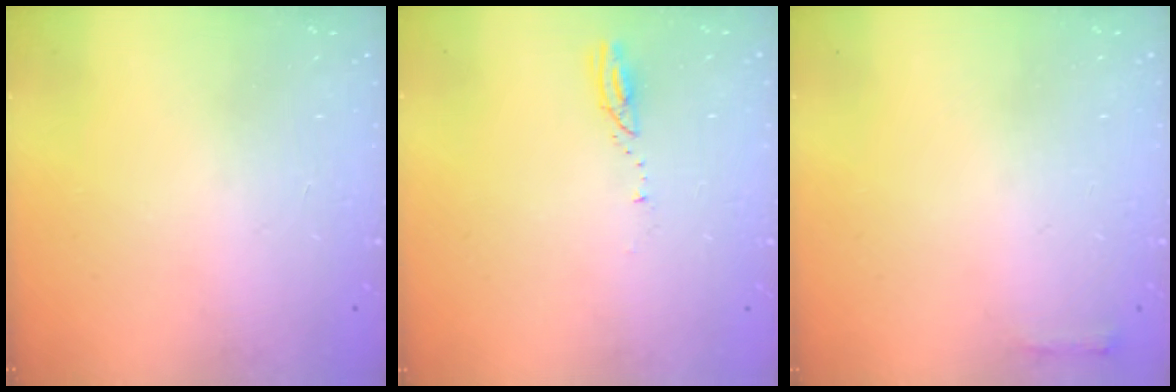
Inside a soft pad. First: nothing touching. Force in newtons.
{"total": 3.2, "press": 3.2, "slide": 0.3}
{"total": 2.3, "press": 2.3, "slide": 0.5}